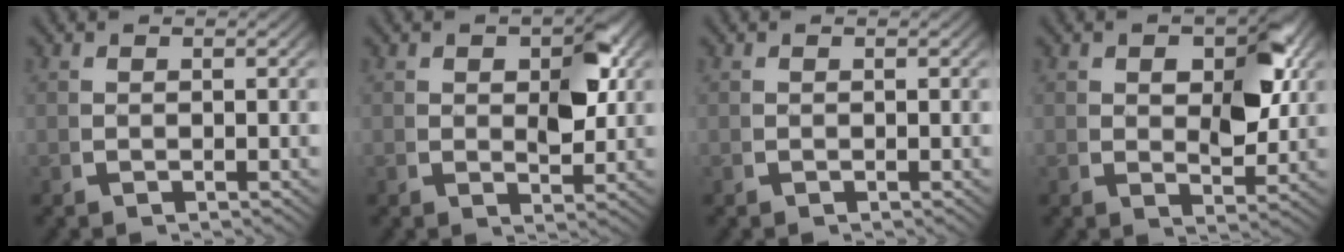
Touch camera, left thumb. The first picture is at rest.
{"total": 3.8, "force": [1.3, 1.6, 3.2], "torque": [-0.028, 0.007, 0.019]}
{"total": 0.0}
{"total": 5.1, "force": [1.6, 2.3, 4.2], "torque": [-0.048, 0.001, 0.026]}